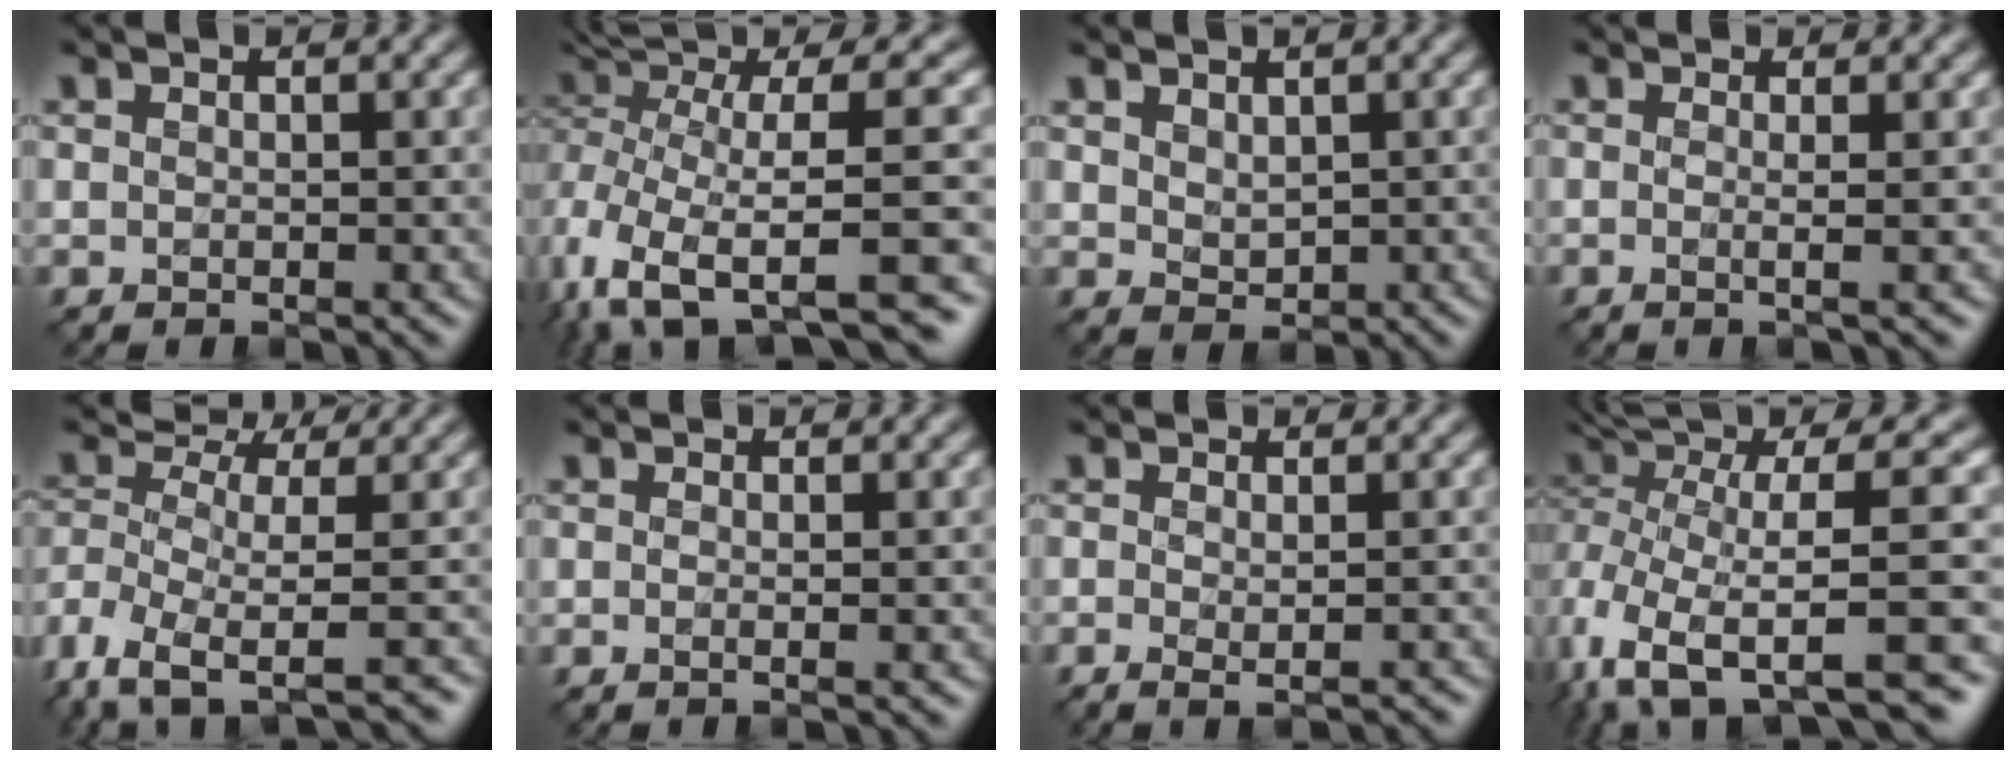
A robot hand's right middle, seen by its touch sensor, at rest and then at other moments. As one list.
[{"total": 10.8, "force": [-2.9, 4.2, 9.6], "torque": [-0.194, -0.001, -0.029]}, {"total": 1.4, "force": [0.8, 0.9, 0.8], "torque": [-0.016, -0.004, 0.021]}, {"total": 2.3, "force": [0.1, 0.9, 2.2], "torque": [-0.026, 0.002, -0.025]}, {"total": 7.7, "force": [-3.4, 4.3, 5.5], "torque": [-0.124, 0.018, -0.027]}, {"total": 1.5, "force": [0.1, 0.7, 1.3], "torque": [-0.010, -0.009, -0.023]}, {"total": 1.3, "force": [-0.4, 0.4, 1.2], "torque": [-0.018, -0.012, -0.010]}, {"total": 11.7, "force": [-2.0, 5.0, 10.4], "torque": [-0.210, 0.005, -0.010]}]